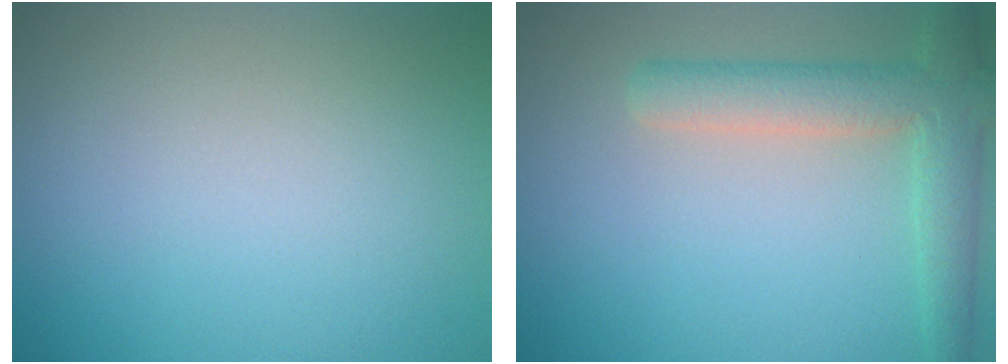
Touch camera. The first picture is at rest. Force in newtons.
{"total": 4.6, "press": 4.6, "slide": 0.5}